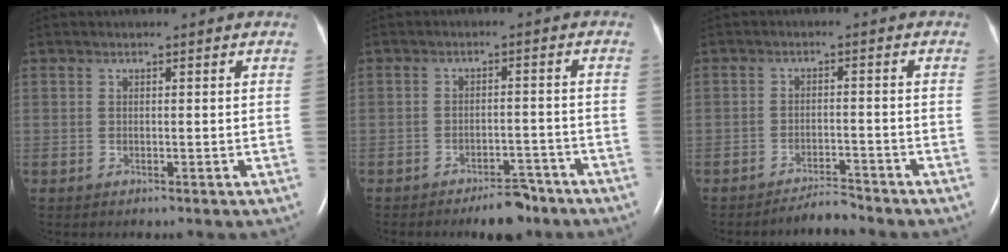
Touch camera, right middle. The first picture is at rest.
{"total": 5.4, "force": [-4.4, 1.9, 2.5], "torque": [-0.032, 0.003, -0.064]}
{"total": 3.0, "force": [-2.9, -0.2, 0.0], "torque": [-0.001, -0.015, -0.049]}